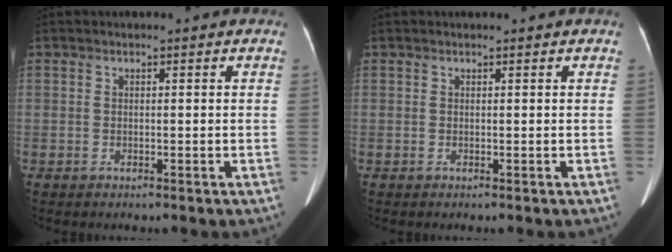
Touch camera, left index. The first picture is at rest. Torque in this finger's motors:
{"motor_torque": [0.05, 0.05, 0.00, 0.01]}